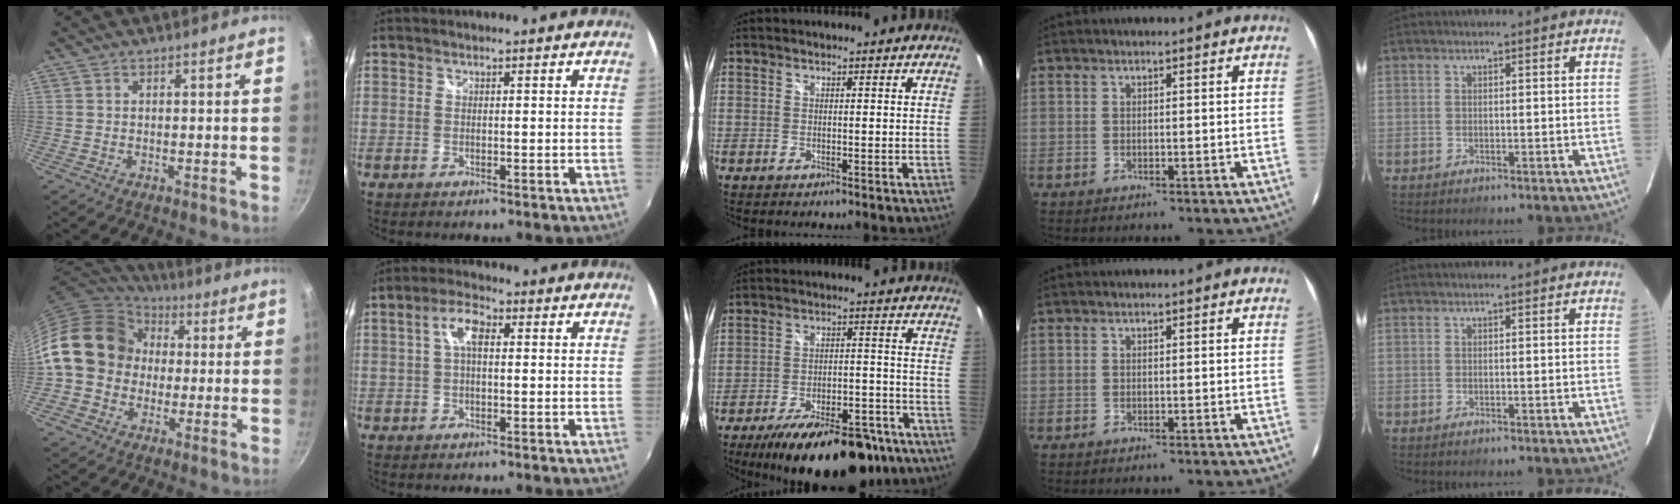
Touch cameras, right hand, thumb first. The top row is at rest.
{"thumb": {"total": 16.7, "force": [1.0, 14.3, 8.6], "torque": [-0.120, 0.041, 0.006]}, "index": {"total": 5.1, "force": [0.9, 2.2, 4.5], "torque": [-0.088, 0.015, 0.014]}, "middle": {"total": 22.0, "force": [-16.5, 7.8, 12.2], "torque": [-0.196, -0.013, -0.225]}}